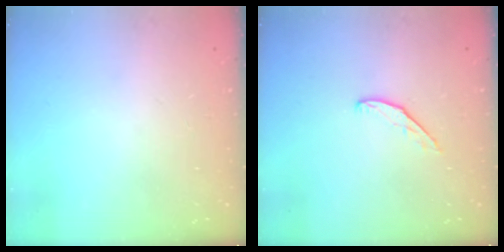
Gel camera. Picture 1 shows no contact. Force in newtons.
{"total": 5.0, "press": 4.9, "slide": 0.6}